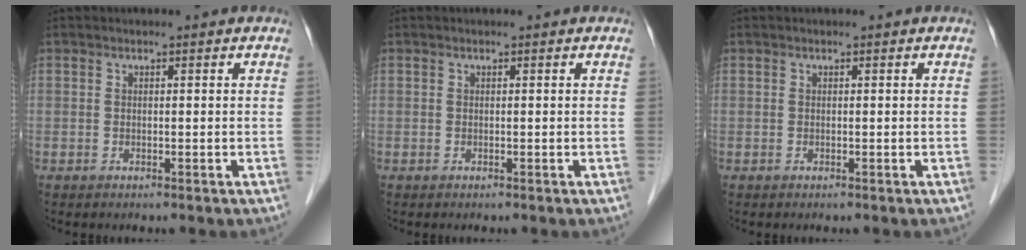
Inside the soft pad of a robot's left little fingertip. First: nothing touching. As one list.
[{"total": 0.0}, {"total": 0.0}]